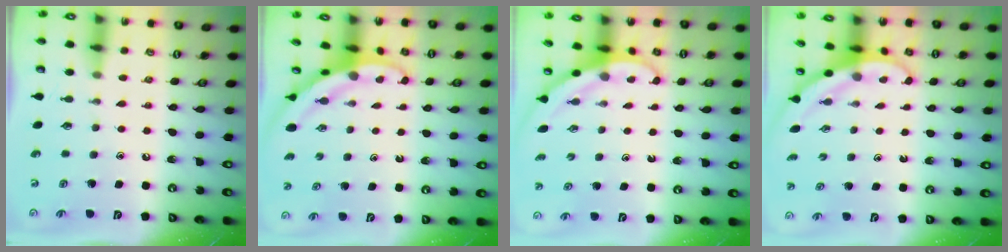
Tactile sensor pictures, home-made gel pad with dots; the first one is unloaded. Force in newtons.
{"total": 3.3, "press": 3.3, "slide": 0.3}
{"total": 3.4, "press": 3.4, "slide": 0.1}
{"total": 3.1, "press": 3.1, "slide": 0.1}